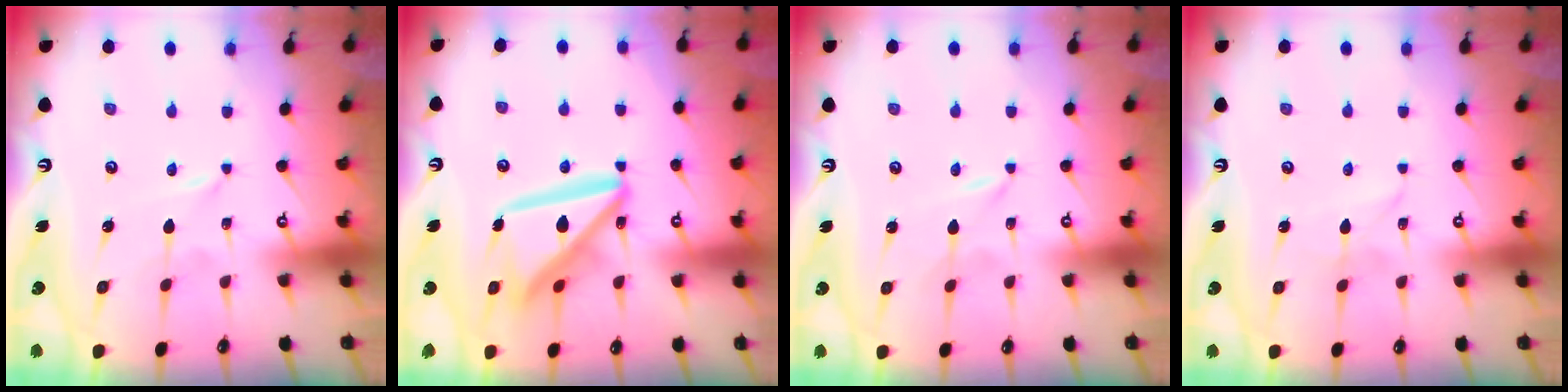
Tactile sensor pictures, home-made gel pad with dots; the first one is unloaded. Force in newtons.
{"total": 17.1, "press": 17.0, "slide": 2.2}
{"total": 0.0}
{"total": 2.3, "press": 2.3, "slide": 0.0}